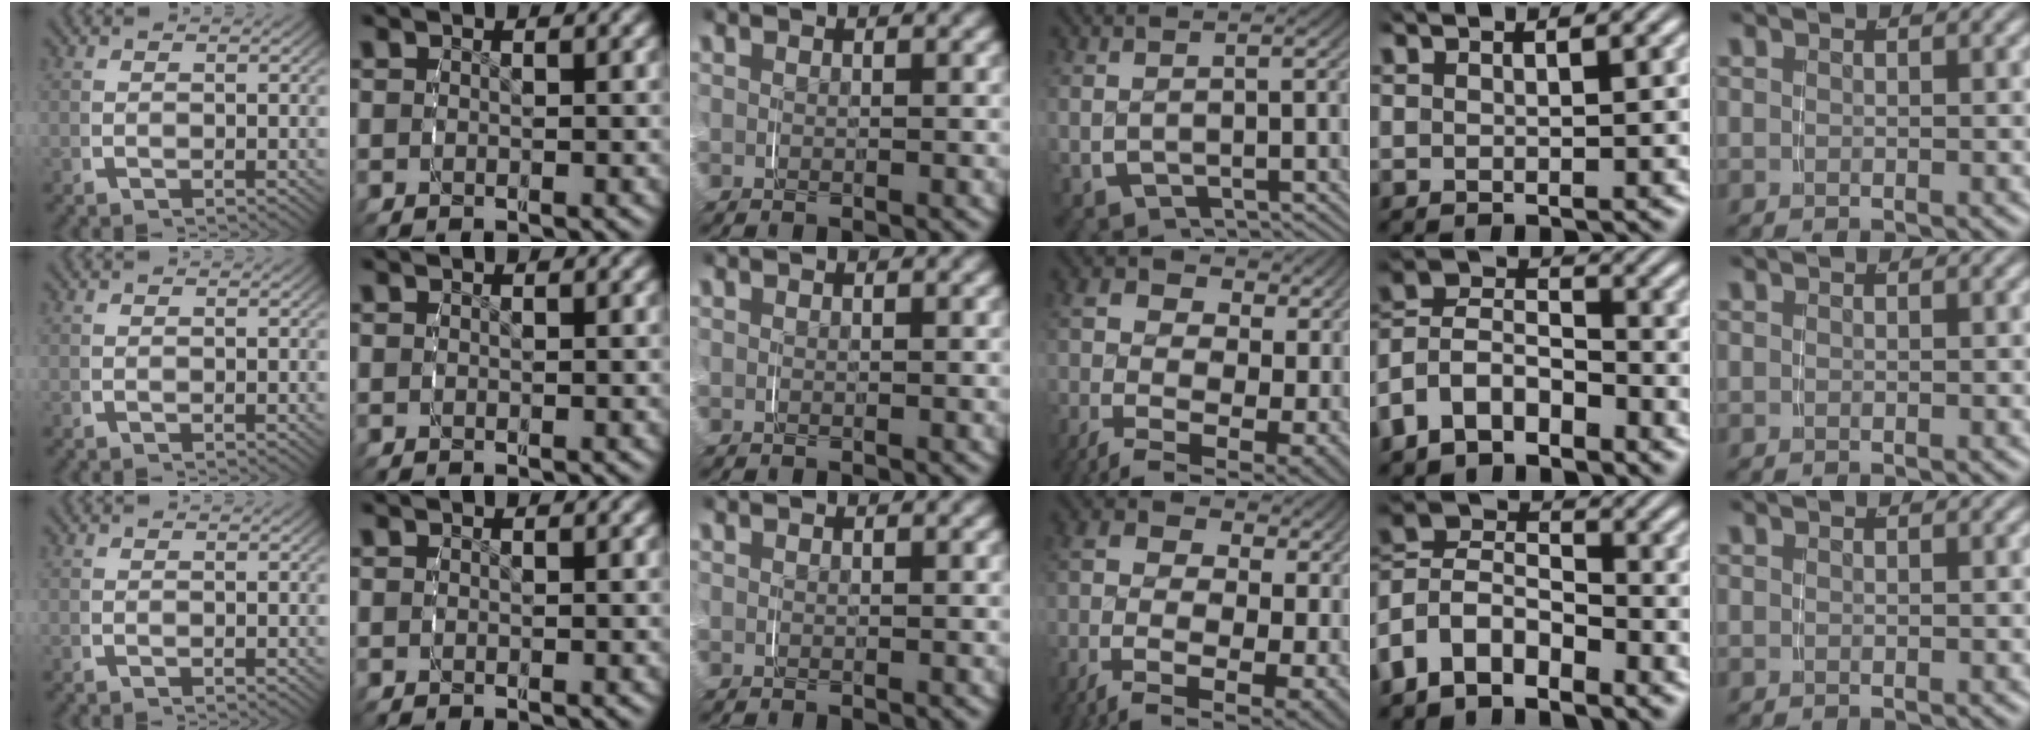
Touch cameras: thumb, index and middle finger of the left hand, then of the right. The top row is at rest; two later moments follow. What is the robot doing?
{"motion": "grasp_and_lifting", "object": "jacket"}